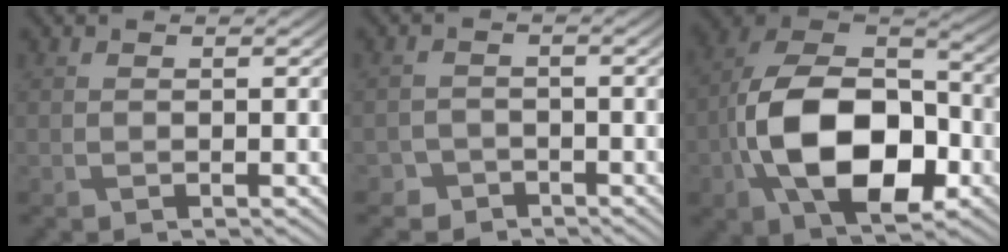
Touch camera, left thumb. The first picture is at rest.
{"total": 2.2, "force": [-1.7, 1.3, 0.0], "torque": [0.006, 0.003, -0.036]}
{"total": 15.8, "force": [-4.8, 9.4, 11.8], "torque": [-0.219, -0.011, -0.098]}